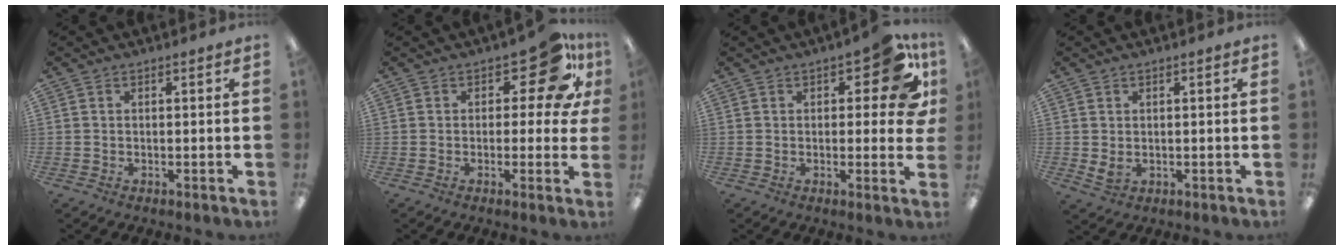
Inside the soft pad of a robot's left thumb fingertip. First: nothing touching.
{"total": 11.1, "force": [5.8, 5.2, 7.9], "torque": [-0.096, -0.030, 0.097]}
{"total": 10.6, "force": [4.4, 4.4, 8.6], "torque": [-0.099, -0.014, 0.071]}
{"total": 2.5, "force": [0.4, 1.6, 1.8], "torque": [-0.033, -0.002, 0.005]}